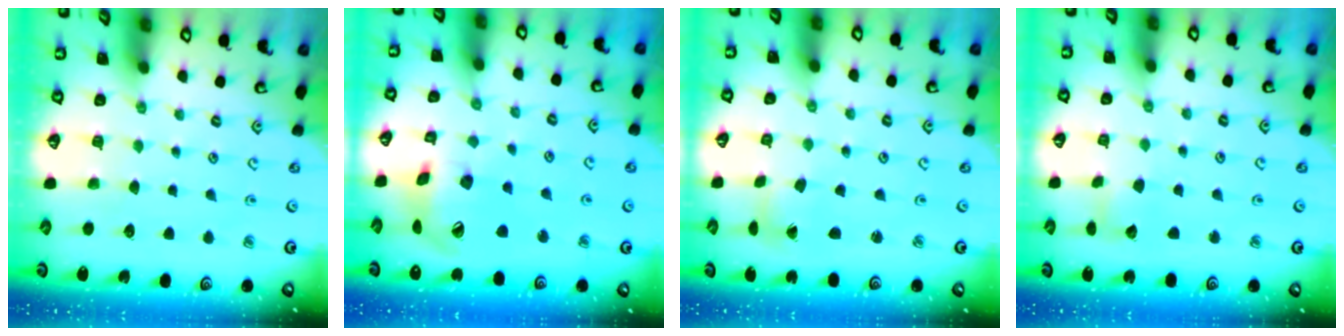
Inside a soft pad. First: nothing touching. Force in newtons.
{"total": 16.2, "press": 16.0, "slide": 2.4}
{"total": 0.6, "press": 0.6, "slide": 0.2}
{"total": 6.5, "press": 6.5, "slide": 0.5}